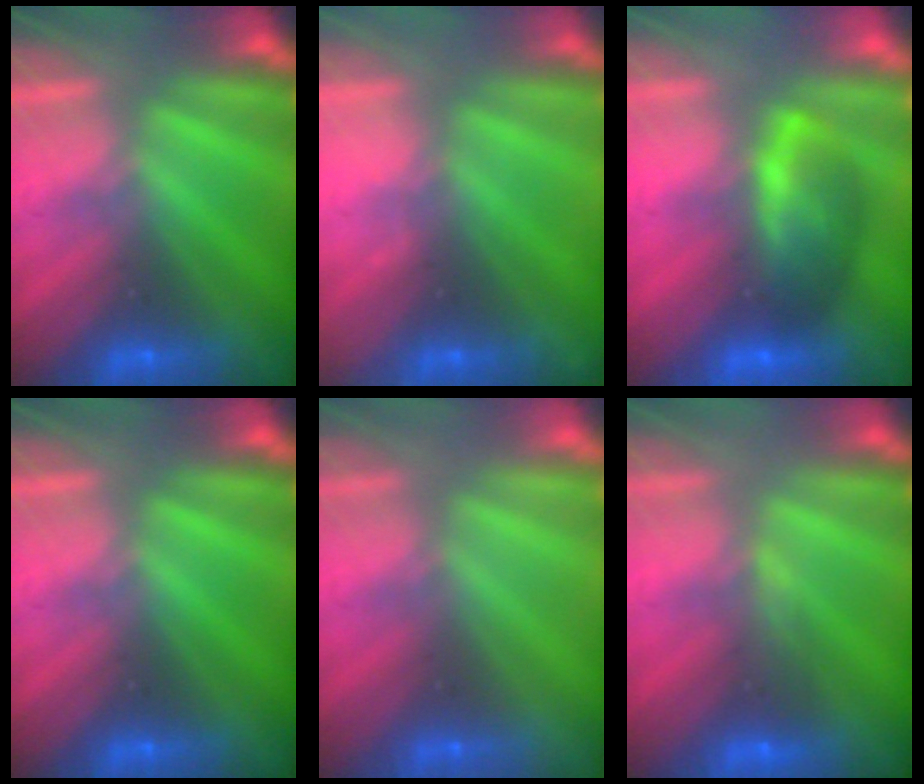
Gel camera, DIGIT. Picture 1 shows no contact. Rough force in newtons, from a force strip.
{"total": 2.3}
{"total": 7.2}
{"total": 0.0}
{"total": 2.9}
{"total": 4.9}